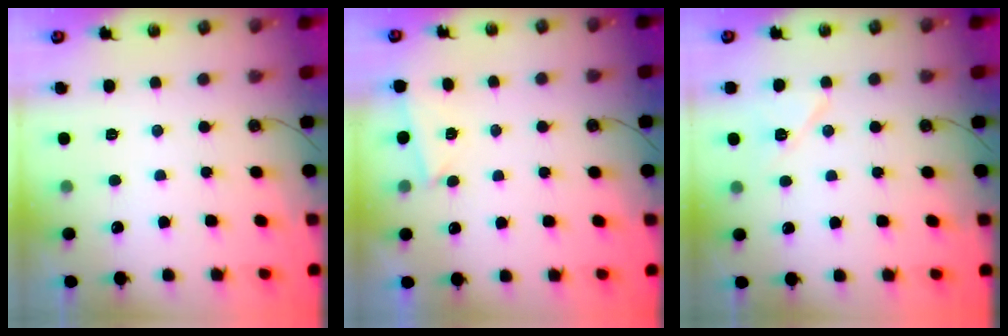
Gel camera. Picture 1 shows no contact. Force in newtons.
{"total": 1.9, "press": 1.7, "slide": 0.7}
{"total": 7.7, "press": 7.4, "slide": 1.9}